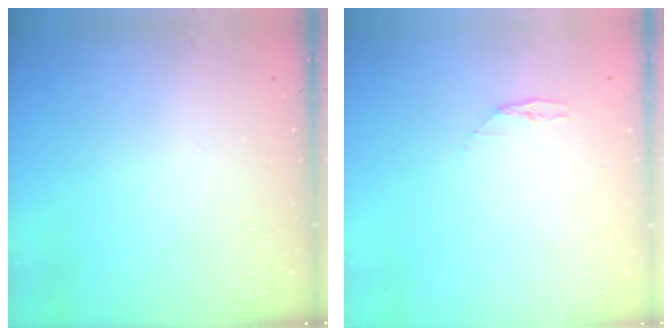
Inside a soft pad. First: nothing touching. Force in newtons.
{"total": 3.4, "press": 3.4, "slide": 0.4}